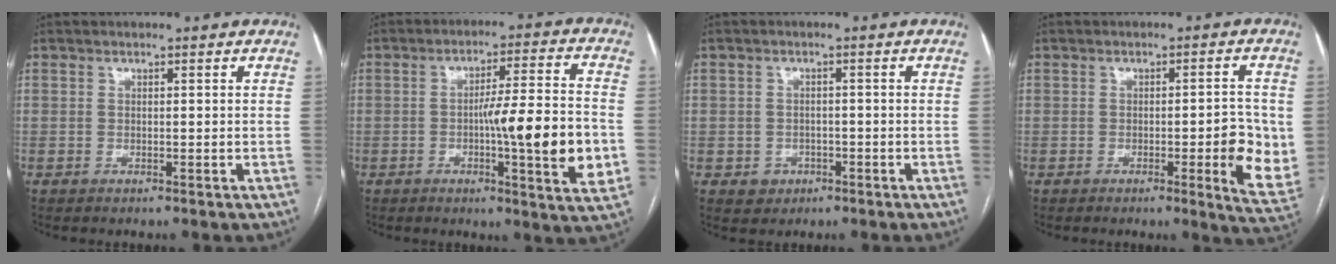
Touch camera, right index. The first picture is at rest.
{"total": 14.4, "force": [-2.5, 0.5, 14.1], "torque": [-0.206, -0.004, -0.038]}
{"total": 3.1, "force": [-1.2, 2.8, 0.5], "torque": [0.002, 0.010, -0.011]}
{"total": 8.0, "force": [-1.3, 1.4, 7.8], "torque": [-0.088, -0.004, -0.014]}